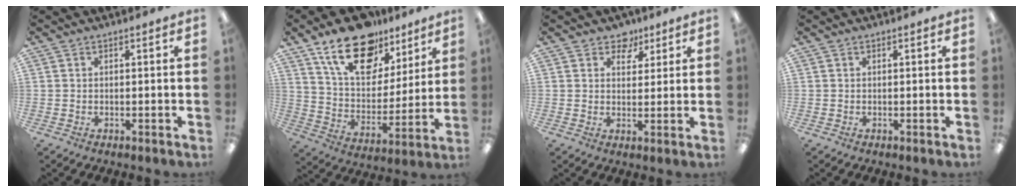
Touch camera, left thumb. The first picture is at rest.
{"total": 19.6, "force": [13.3, 10.7, 9.8], "torque": [-0.162, -0.070, 0.234]}
{"total": 5.8, "force": [4.0, 4.0, 1.3], "torque": [-0.009, -0.020, 0.071]}
{"total": 0.0}